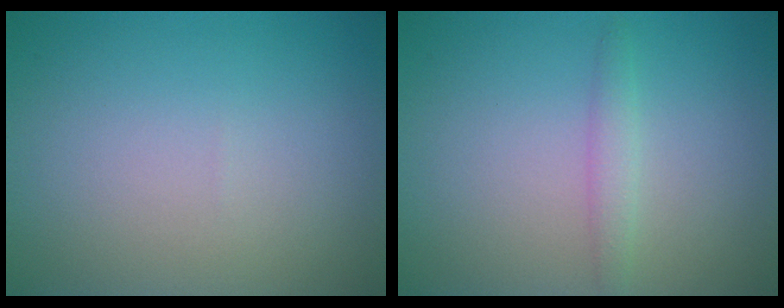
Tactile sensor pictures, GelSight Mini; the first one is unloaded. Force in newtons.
{"total": 1.3, "press": 1.3, "slide": 0.1}